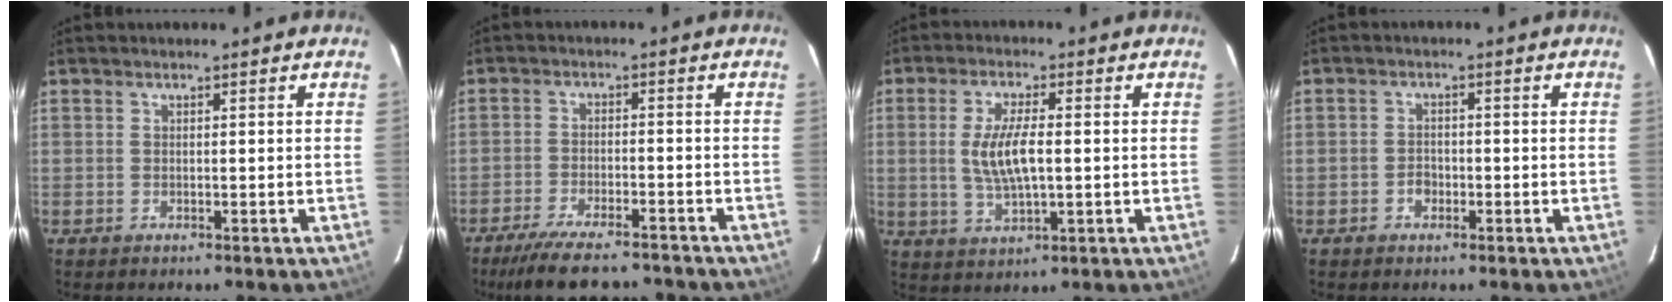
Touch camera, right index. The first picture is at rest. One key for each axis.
{"total": 13.8, "fx": -11.7, "fy": 3.5, "fz": 6.4, "tx": -0.138, "ty": -0.022, "tz": -0.179}
{"total": 7.9, "fx": 0.1, "fy": 2.5, "fz": 7.5, "tx": -0.148, "ty": -0.002, "tz": 0.007}
{"total": 2.2, "fx": -1.2, "fy": 1.7, "fz": 0.8, "tx": -0.016, "ty": 0.007, "tz": -0.019}